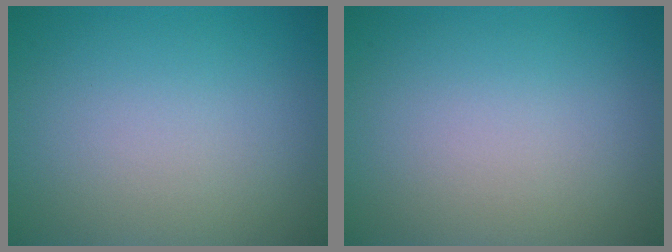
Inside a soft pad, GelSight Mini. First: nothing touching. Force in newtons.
{"total": 0.0}